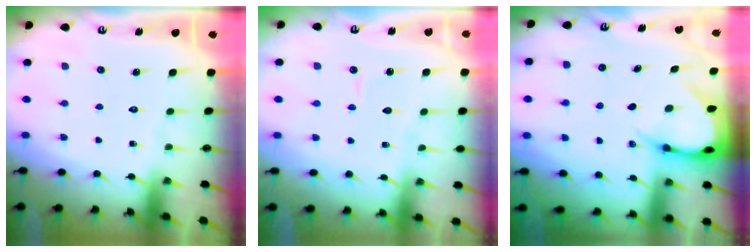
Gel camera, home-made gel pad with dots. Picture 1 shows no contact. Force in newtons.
{"total": 4.2, "press": 4.2, "slide": 0.4}
{"total": 4.7, "press": 4.7, "slide": 0.6}